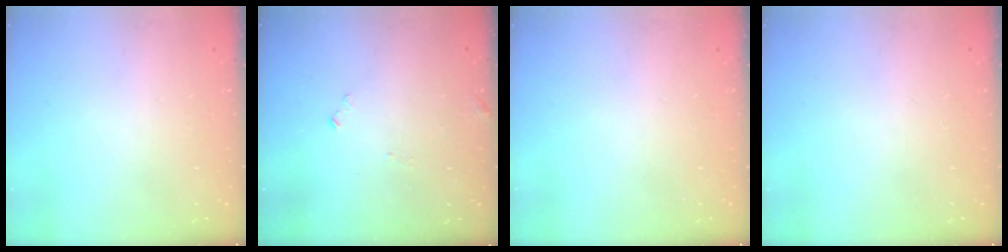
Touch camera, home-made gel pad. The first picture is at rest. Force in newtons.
{"total": 6.6, "press": 6.6, "slide": 0.3}
{"total": 0.0}
{"total": 0.0}